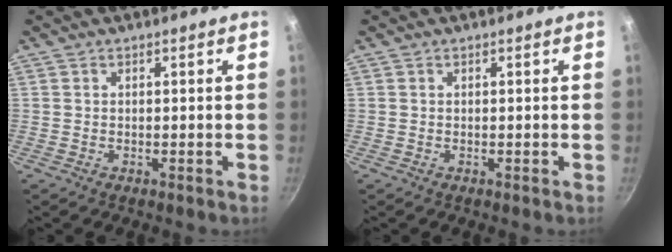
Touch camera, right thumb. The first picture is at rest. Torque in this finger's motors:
{"motor_torque": [-0.06, 0.06, 0.00, 0.00, 0.00]}